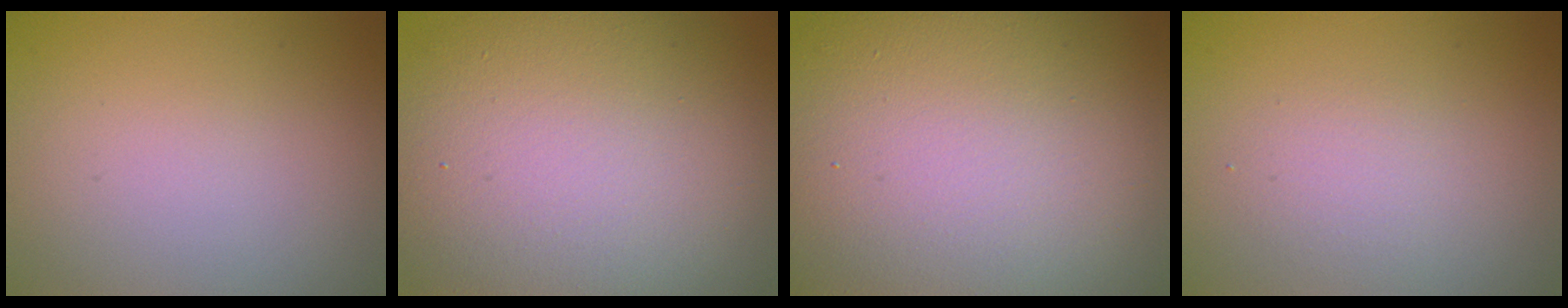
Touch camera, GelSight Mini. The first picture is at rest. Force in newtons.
{"total": 14.5, "press": 14.4, "slide": 1.0}
{"total": 19.8, "press": 19.8, "slide": 1.1}
{"total": 1.8, "press": 1.8, "slide": 0.1}